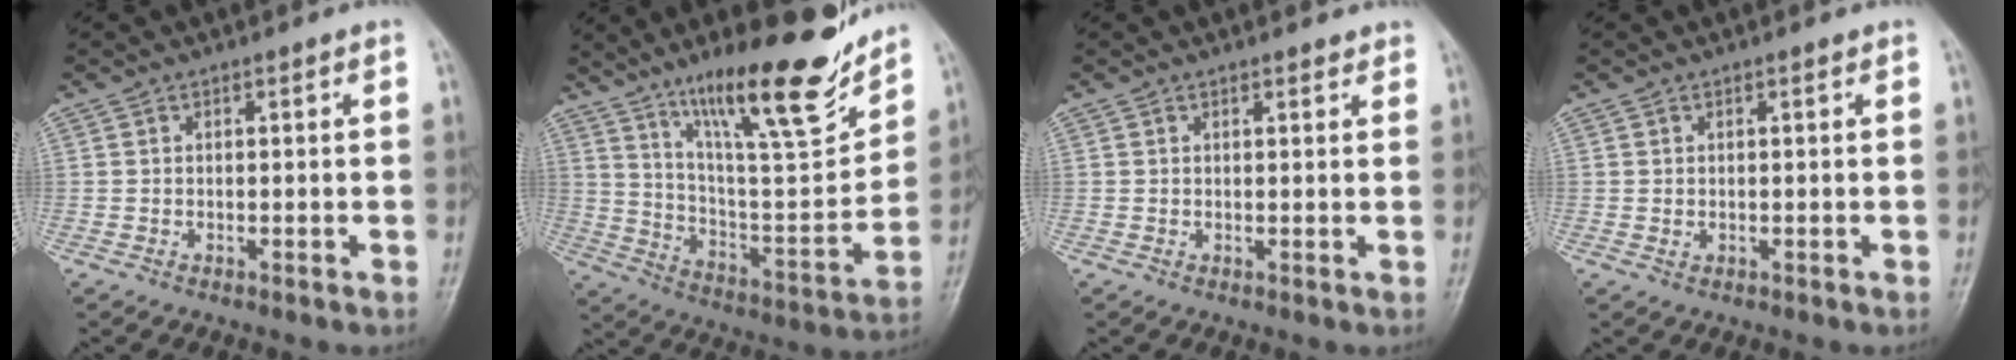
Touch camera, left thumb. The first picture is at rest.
{"total": 22.8, "force": [15.6, 5.1, 15.8], "torque": [-0.219, -0.080, 0.261]}
{"total": 1.5, "force": [1.2, 0.6, 0.6], "torque": [-0.002, -0.005, 0.013]}
{"total": 1.1, "force": [0.4, 0.7, 0.7], "torque": [-0.011, -0.002, 0.009]}